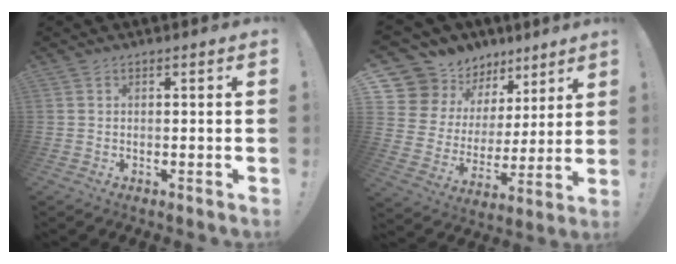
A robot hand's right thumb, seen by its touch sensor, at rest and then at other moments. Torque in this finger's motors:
{"motor_torque": [-0.40, 0.45, 0.19, 0.19, 0.00]}